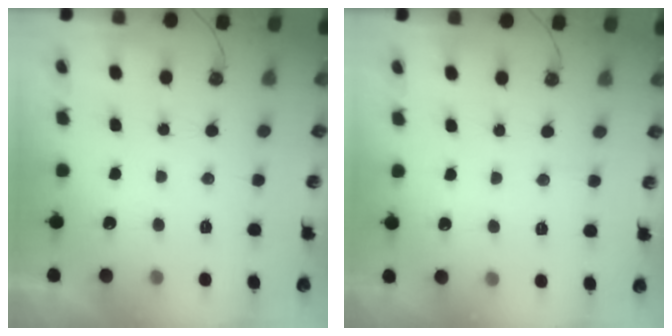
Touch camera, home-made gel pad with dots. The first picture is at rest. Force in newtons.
{"total": 4.7, "press": 4.7, "slide": 0.6}